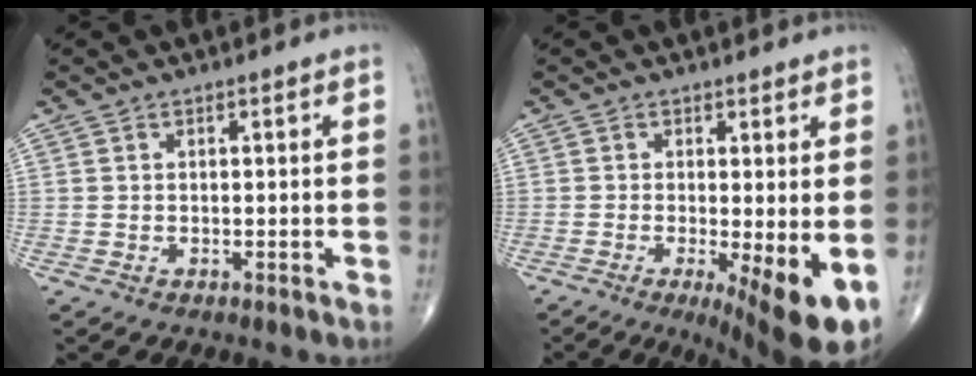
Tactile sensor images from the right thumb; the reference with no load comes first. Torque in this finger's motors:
{"motor_torque": [-0.24, 1.16, 0.32, 0.03, 0.07]}